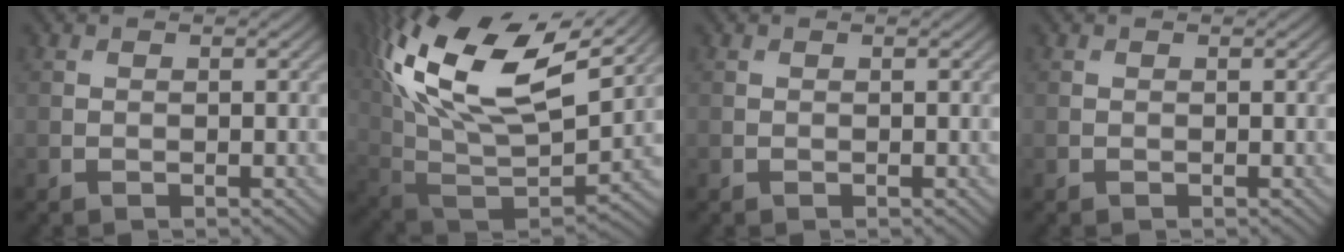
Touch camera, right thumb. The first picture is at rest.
{"total": 20.0, "force": [9.6, 9.4, 14.9], "torque": [-0.325, 0.037, 0.164]}
{"total": 0.0}
{"total": 0.0}